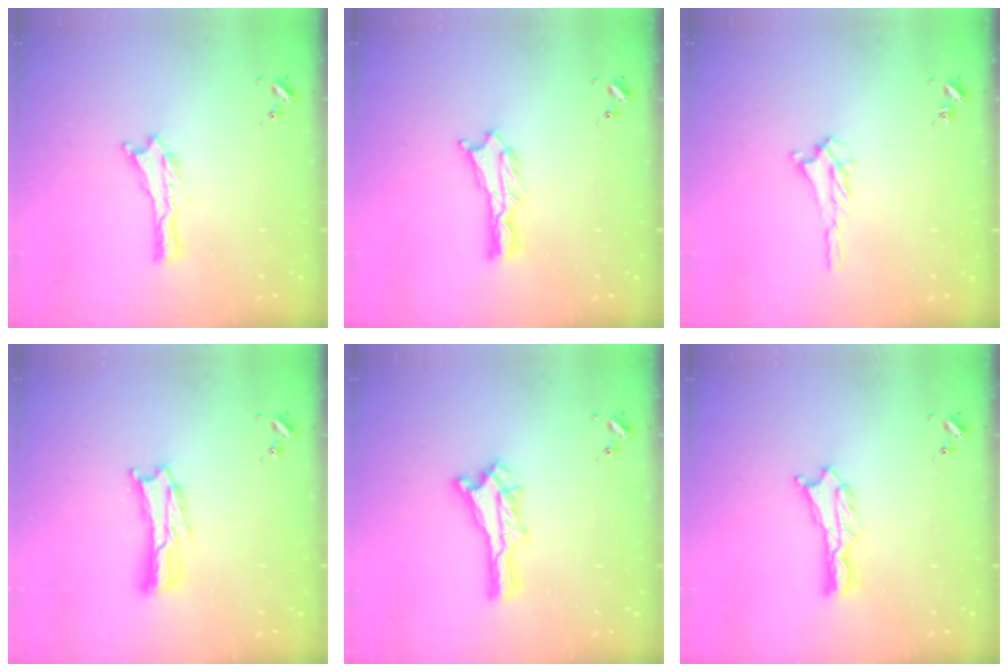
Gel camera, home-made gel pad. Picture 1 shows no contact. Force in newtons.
{"total": 1.8, "press": 1.7, "slide": 0.2}
{"total": 2.0, "press": 2.0, "slide": 0.5}
{"total": 2.4, "press": 2.4, "slide": 0.3}
{"total": 0.6, "press": 0.5, "slide": 0.2}
{"total": 1.8, "press": 1.7, "slide": 0.2}